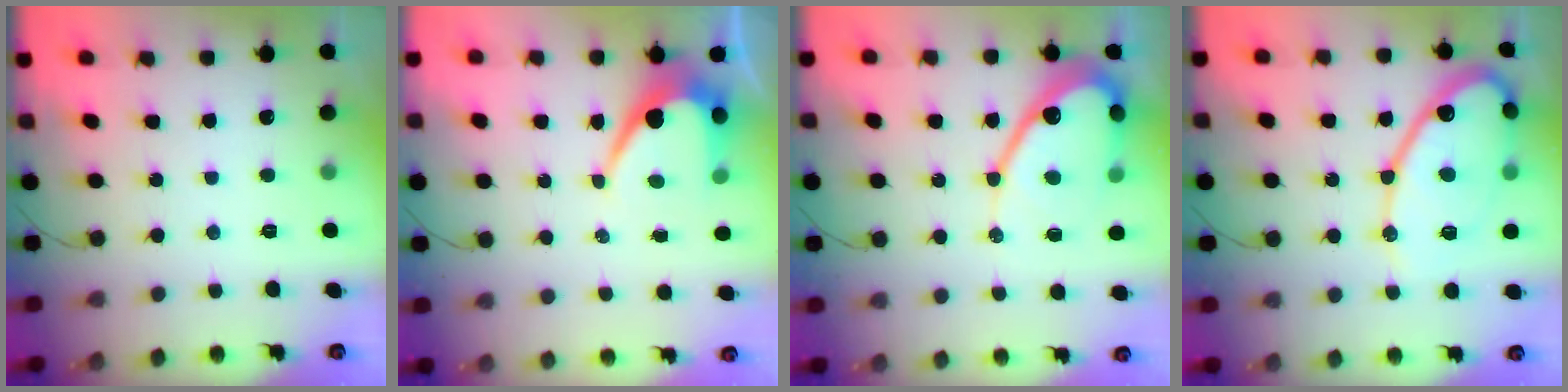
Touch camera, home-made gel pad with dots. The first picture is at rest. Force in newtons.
{"total": 8.4, "press": 8.4, "slide": 0.7}
{"total": 14.2, "press": 14.1, "slide": 1.1}
{"total": 17.5, "press": 17.4, "slide": 1.5}